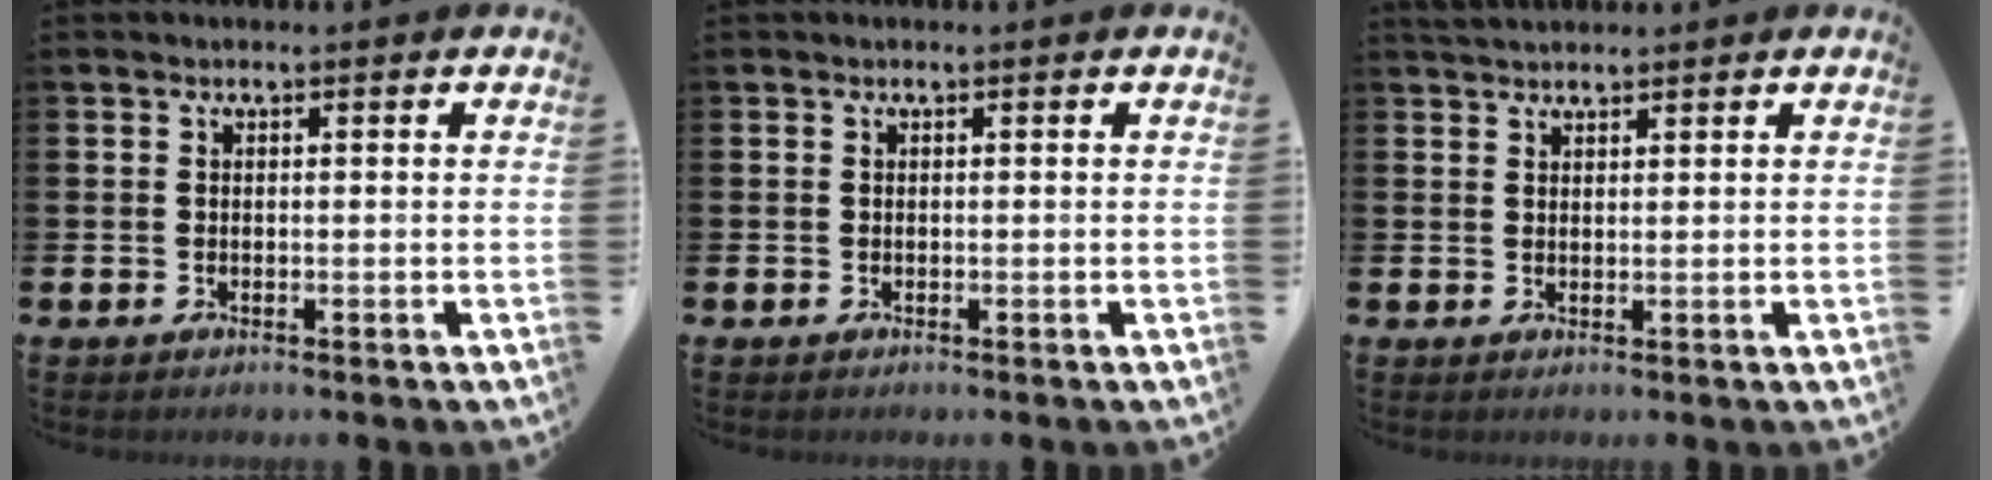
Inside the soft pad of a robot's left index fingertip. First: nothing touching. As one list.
[{"total": 0.0}, {"total": 2.1, "force": [2.1, 0.4, 0.1], "torque": [0.005, -0.006, 0.036]}]